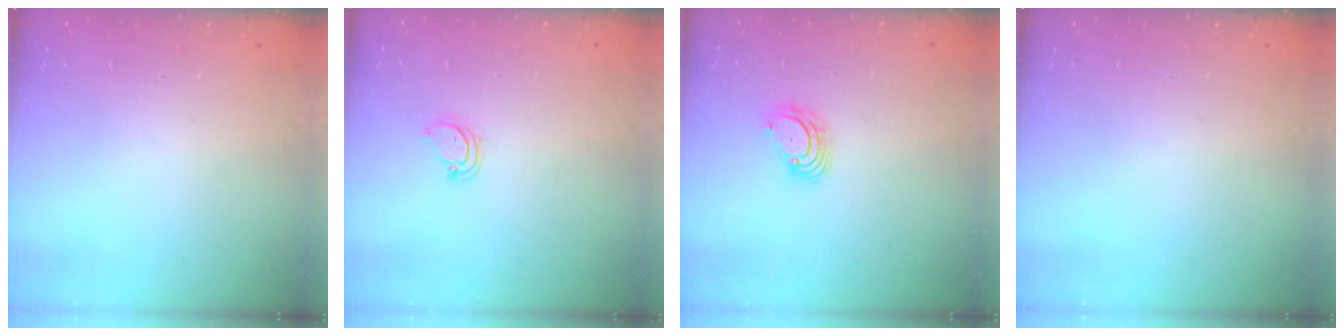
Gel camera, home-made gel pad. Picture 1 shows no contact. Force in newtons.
{"total": 3.6, "press": 3.6, "slide": 0.2}
{"total": 3.9, "press": 3.9, "slide": 0.2}
{"total": 0.0}